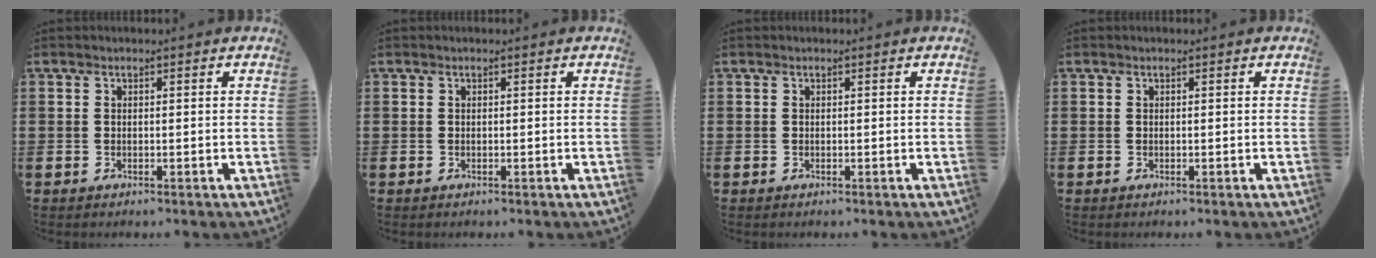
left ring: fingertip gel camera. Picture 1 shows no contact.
{"total": 0.0}
{"total": 0.0}
{"total": 0.0}